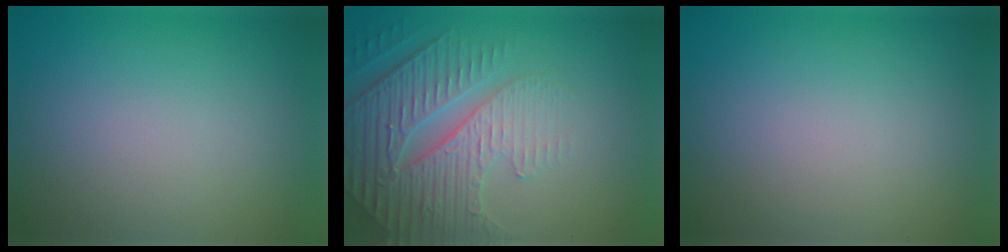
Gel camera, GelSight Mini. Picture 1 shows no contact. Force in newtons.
{"total": 5.7, "press": 4.9, "slide": 3.0}
{"total": 0.0}